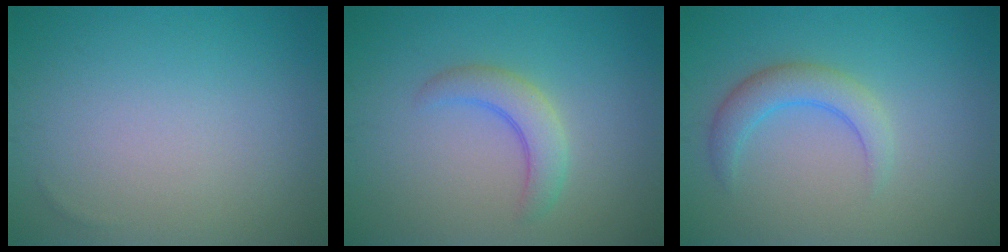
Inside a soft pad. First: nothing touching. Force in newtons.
{"total": 3.0, "press": 3.0, "slide": 0.3}
{"total": 3.0, "press": 2.9, "slide": 0.2}